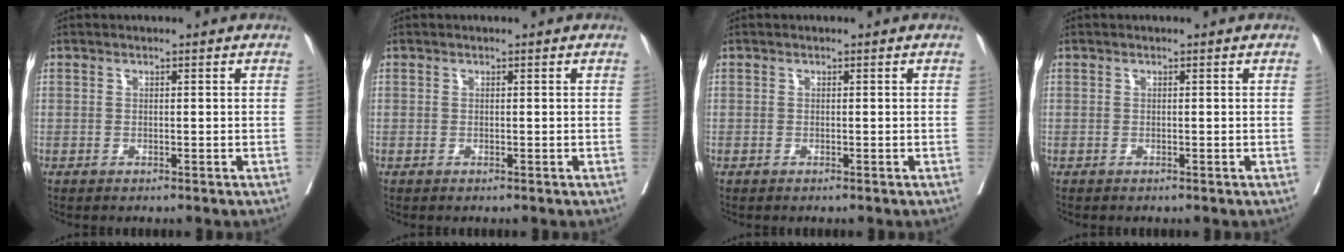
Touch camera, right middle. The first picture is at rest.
{"total": 0.0}
{"total": 0.0}
{"total": 0.6, "force": [0.4, -0.4, 0.0], "torque": [0.000, 0.000, 0.003]}